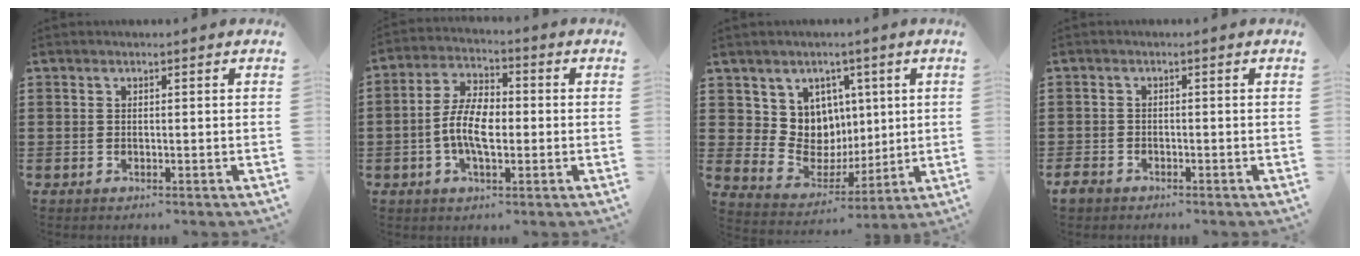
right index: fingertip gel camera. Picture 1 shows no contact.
{"total": 7.5, "force": [-1.3, 3.7, 6.4], "torque": [-0.147, 0.001, -0.033]}
{"total": 8.2, "force": [3.1, 7.5, 1.0], "torque": [-0.053, -0.032, 0.066]}
{"total": 1.7, "force": [-1.4, 0.9, 0.5], "torque": [-0.021, 0.000, -0.031]}